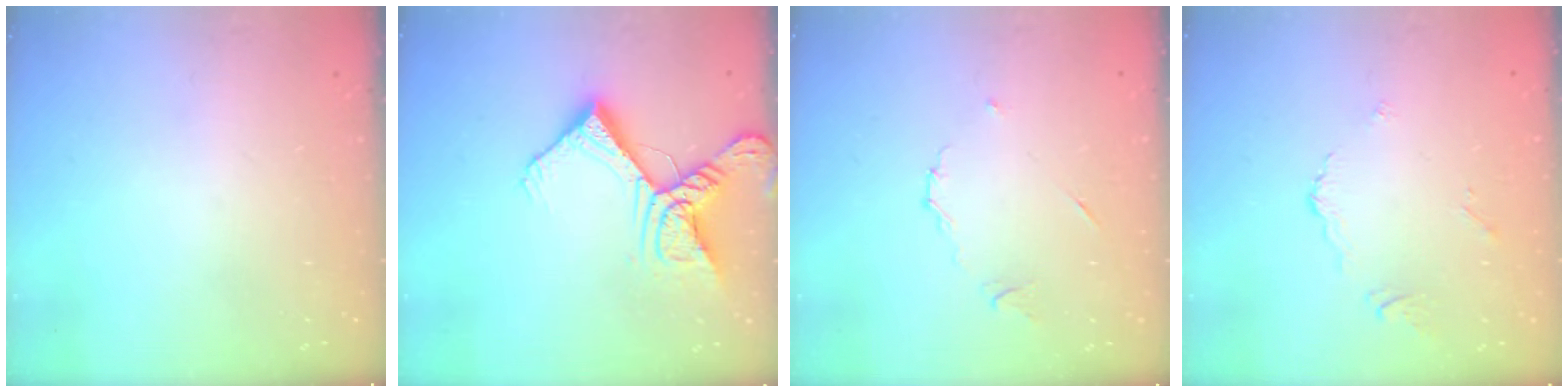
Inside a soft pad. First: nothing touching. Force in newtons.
{"total": 15.1, "press": 15.0, "slide": 1.7}
{"total": 5.5, "press": 5.5, "slide": 0.6}
{"total": 3.0, "press": 2.9, "slide": 0.8}